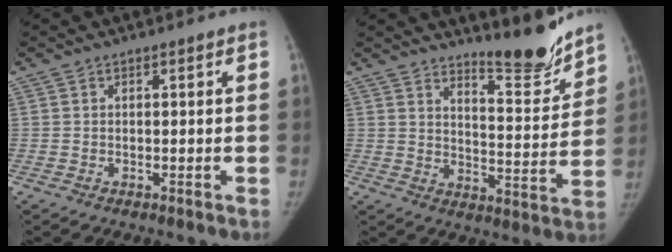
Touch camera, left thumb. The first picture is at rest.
{"total": 11.0, "force": [9.9, 1.5, 4.7], "torque": [-0.045, -0.086, 0.156]}